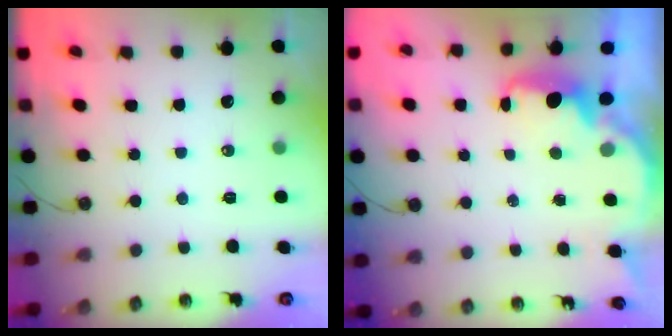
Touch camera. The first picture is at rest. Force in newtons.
{"total": 2.3, "press": 2.3, "slide": 0.4}